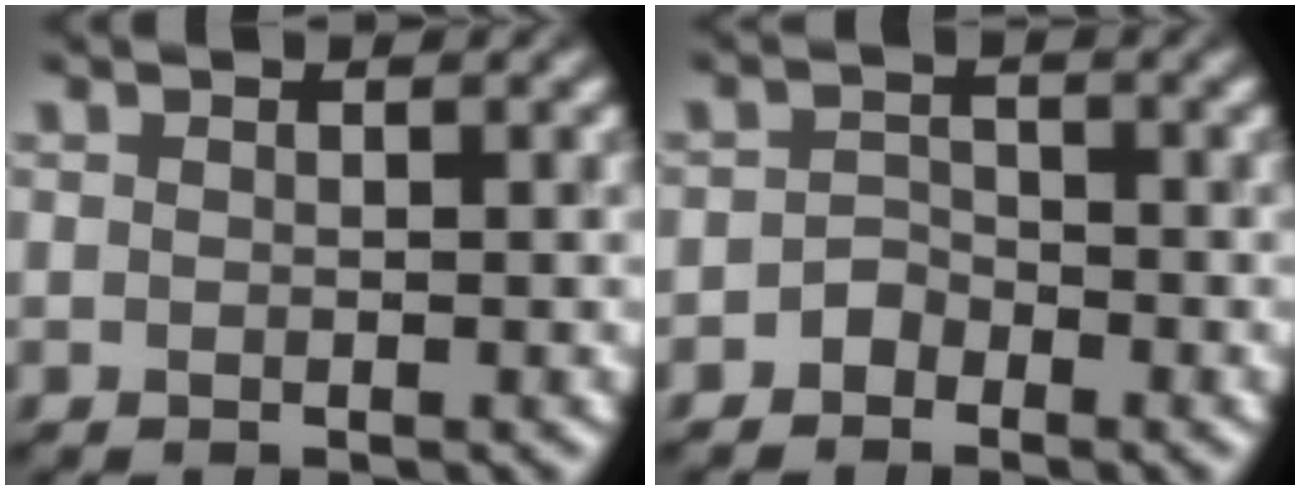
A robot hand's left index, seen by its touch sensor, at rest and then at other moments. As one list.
[{"total": 1.2, "force": [-0.9, 0.8, 0.1], "torque": [0.001, 0.012, -0.018]}]